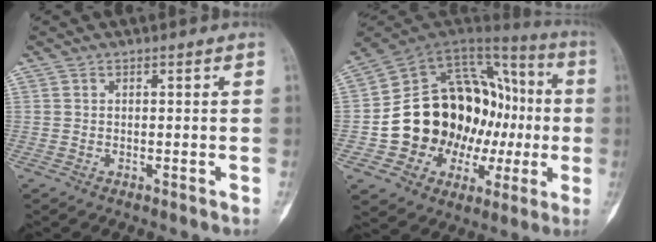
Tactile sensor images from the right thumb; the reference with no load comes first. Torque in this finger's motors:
{"motor_torque": [2.38, 2.63, 1.94, -0.28, 0.19]}